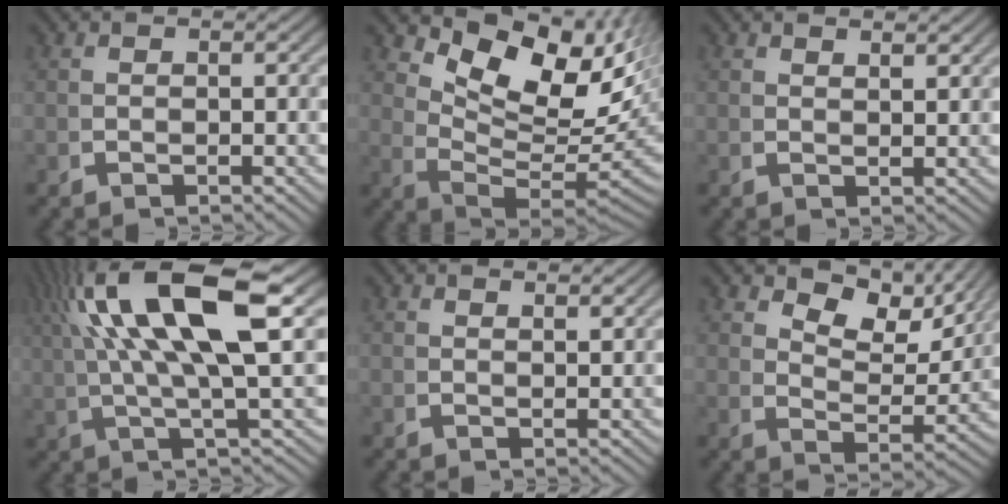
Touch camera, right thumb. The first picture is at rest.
{"total": 14.6, "force": [2.1, 9.0, 11.3], "torque": [-0.192, -0.035, 0.055]}
{"total": 1.4, "force": [1.4, 0.0, 0.4], "torque": [-0.001, 0.002, 0.025]}
{"total": 11.4, "force": [3.6, 3.8, 10.1], "torque": [-0.186, 0.007, 0.061]}
{"total": 1.0, "force": [1.0, 0.0, 0.3], "torque": [-0.001, 0.001, 0.019]}
{"total": 7.3, "force": [5.0, 2.8, 4.5], "torque": [-0.069, 0.004, 0.080]}